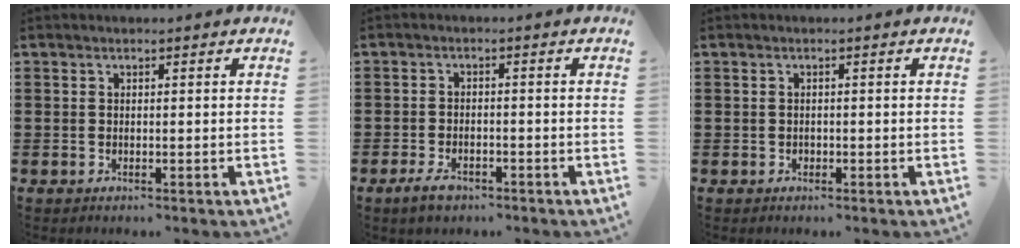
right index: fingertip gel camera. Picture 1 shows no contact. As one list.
[{"total": 2.5, "force": [-1.8, 1.1, 1.3], "torque": [-0.031, 0.001, -0.038]}, {"total": 0.6, "force": [-0.2, 0.5, 0.2], "torque": [-0.006, 0.002, -0.005]}]